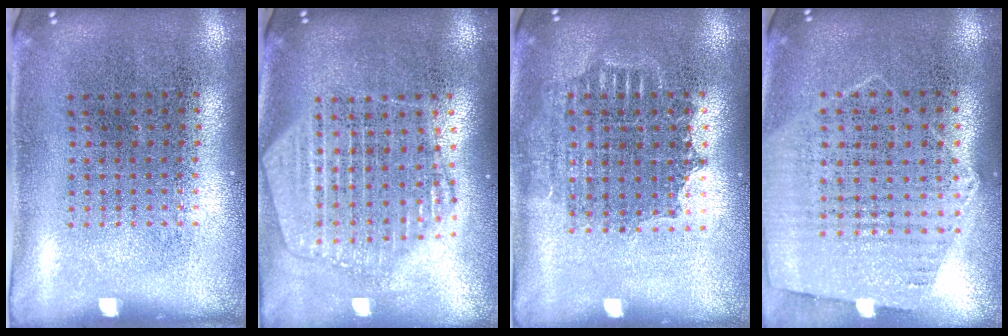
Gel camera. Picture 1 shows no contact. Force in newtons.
{"total": 2.1, "press": 1.9, "slide": 0.9}
{"total": 1.4, "press": 1.2, "slide": 0.7}
{"total": 1.2, "press": 1.1, "slide": 0.4}